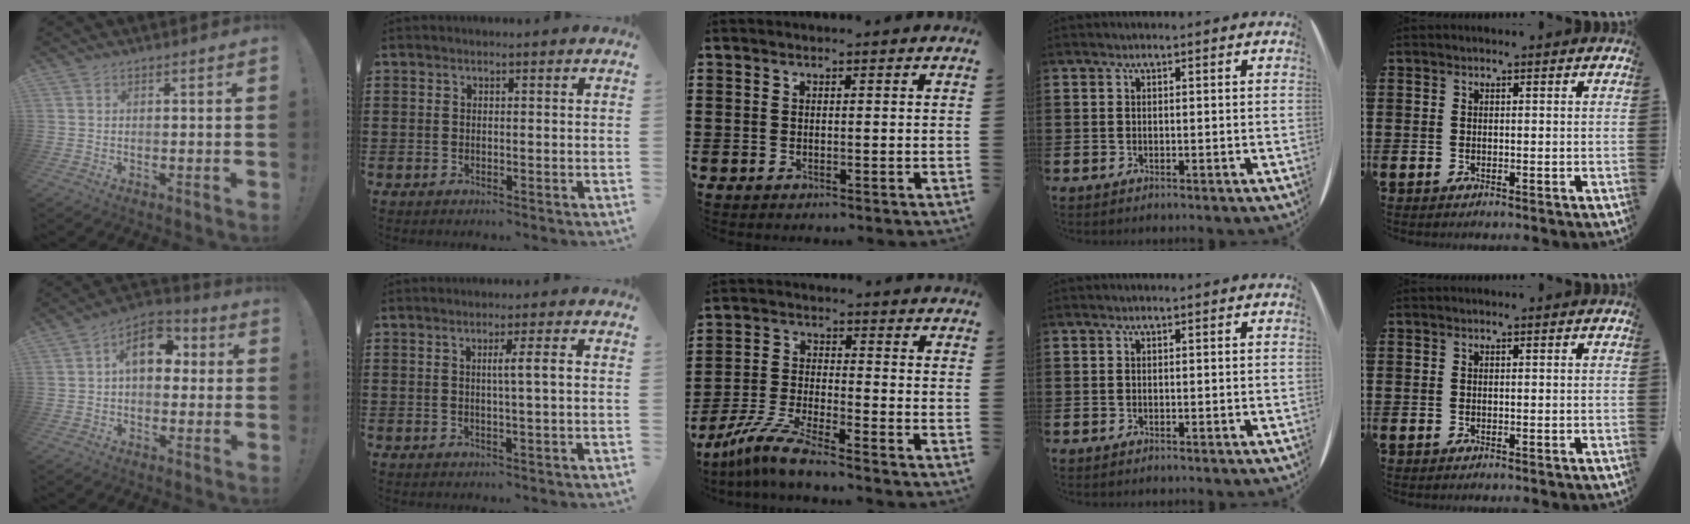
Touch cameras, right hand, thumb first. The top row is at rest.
{"thumb": {"total": 12.3, "force": [3.1, 8.0, 8.8], "torque": [-0.116, 0.004, 0.058]}, "index": {"total": 3.3, "force": [0.2, -0.2, 3.2], "torque": [-0.059, -0.003, -0.001]}, "middle": {"total": 7.1, "force": [-6.1, -0.1, 3.5], "torque": [-0.087, -0.014, -0.122]}}